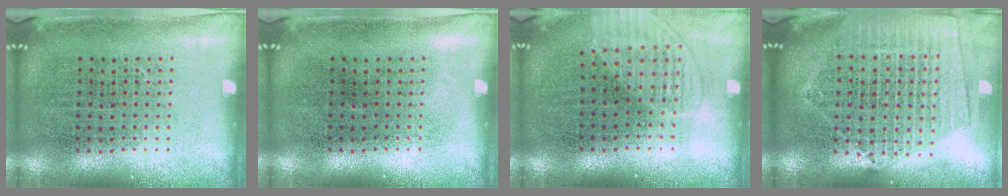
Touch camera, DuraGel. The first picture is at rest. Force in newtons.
{"total": 0.0}
{"total": 1.3, "press": 1.3, "slide": 0.2}
{"total": 1.9, "press": 1.7, "slide": 0.7}